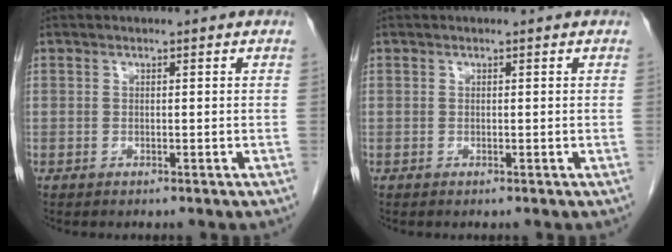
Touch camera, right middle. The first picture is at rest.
{"total": 0.0}